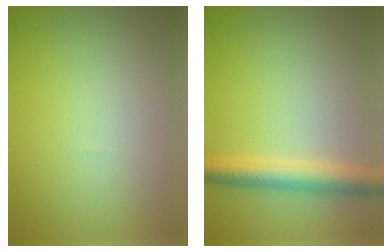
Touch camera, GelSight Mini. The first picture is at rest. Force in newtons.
{"total": 3.8, "press": 3.8, "slide": 0.1}